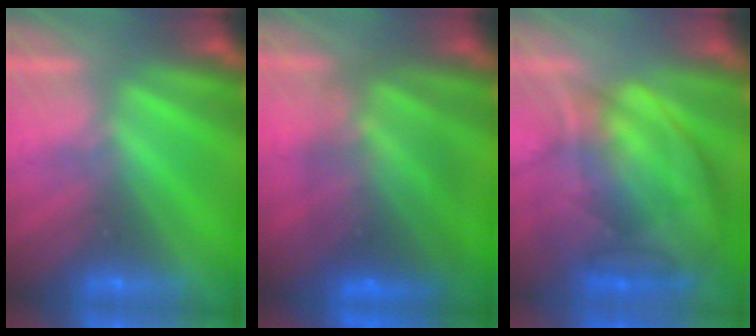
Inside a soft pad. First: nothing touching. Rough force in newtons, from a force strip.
{"total": 5.9}
{"total": 14.6}